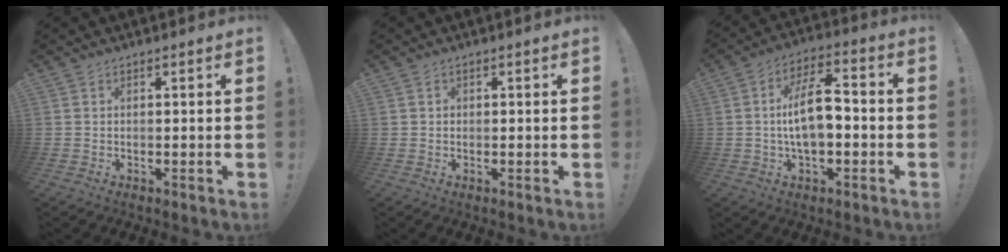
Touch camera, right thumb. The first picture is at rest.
{"total": 0.7, "force": [0.0, 0.7, 0.0], "torque": [-0.001, 0.002, -0.001]}
{"total": 12.6, "force": [-1.3, 5.8, 11.1], "torque": [-0.194, 0.014, -0.023]}